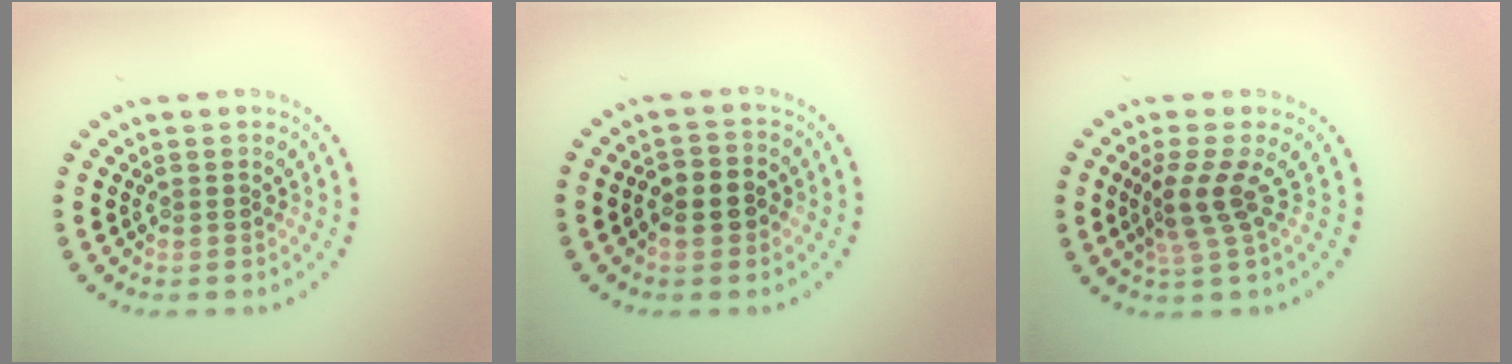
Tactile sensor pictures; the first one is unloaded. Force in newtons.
{"total": 2.8, "press": 2.7, "slide": 0.7}
{"total": 2.7, "press": 1.9, "slide": 1.9}